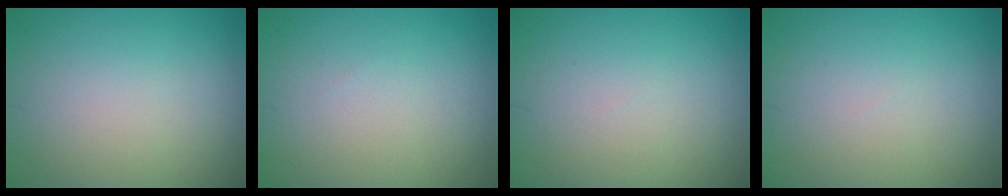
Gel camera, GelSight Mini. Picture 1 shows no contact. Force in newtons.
{"total": 0.0}
{"total": 0.0}
{"total": 0.0}